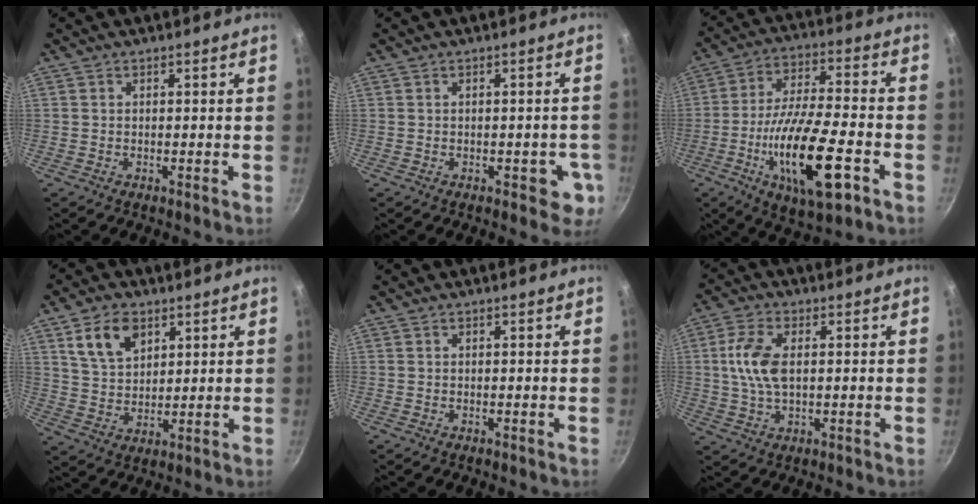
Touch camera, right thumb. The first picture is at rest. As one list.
[{"total": 4.5, "force": [-1.3, 2.6, 3.4], "torque": [-0.015, 0.004, -0.015]}, {"total": 19.6, "force": [-7.1, 6.2, 17.2], "torque": [-0.302, 0.019, -0.124]}, {"total": 9.2, "force": [4.5, 5.8, 5.4], "torque": [-0.078, -0.015, 0.090]}, {"total": 0.0}, {"total": 8.4, "force": [1.0, 4.5, 7.0], "torque": [-0.139, 0.009, 0.015]}]